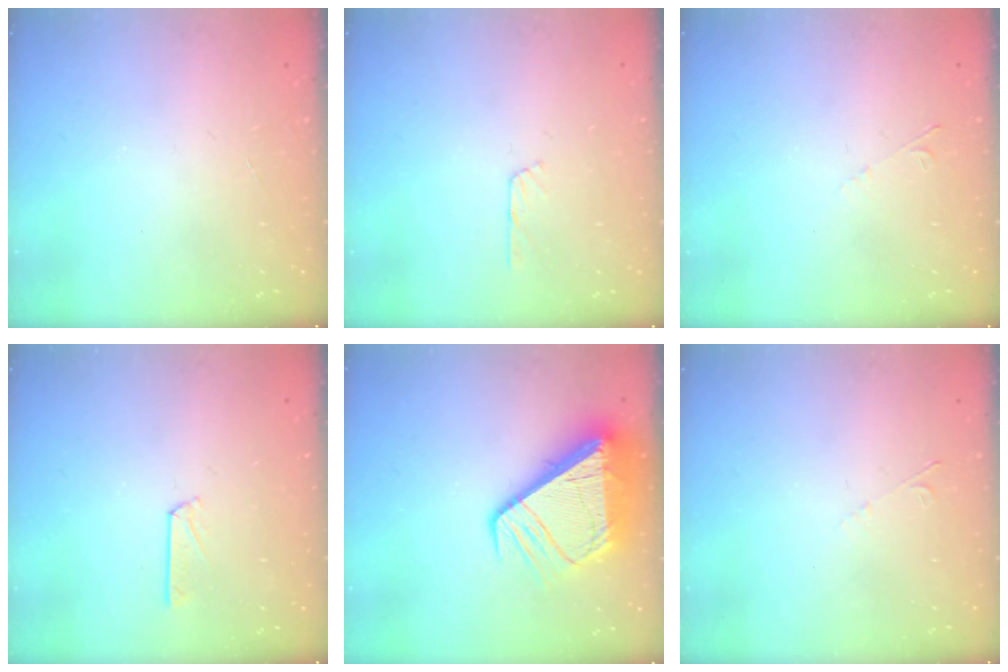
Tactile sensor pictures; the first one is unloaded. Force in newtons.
{"total": 2.7, "press": 2.7, "slide": 0.3}
{"total": 2.9, "press": 2.8, "slide": 0.4}
{"total": 3.2, "press": 3.2, "slide": 0.3}
{"total": 15.2, "press": 15.1, "slide": 1.8}
{"total": 2.9, "press": 2.8, "slide": 0.4}